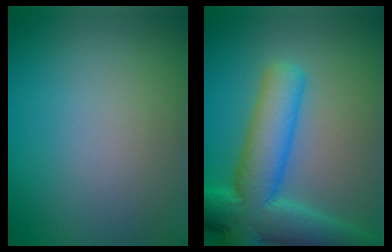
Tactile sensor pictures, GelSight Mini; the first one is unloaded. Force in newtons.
{"total": 9.9, "press": 9.9, "slide": 0.4}